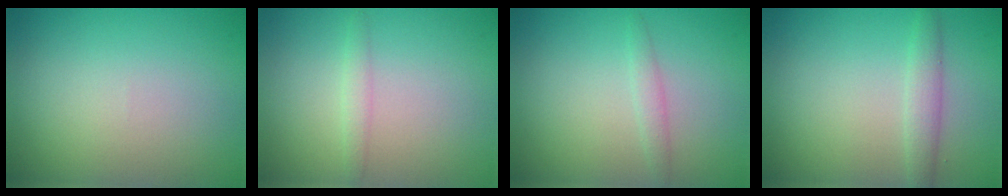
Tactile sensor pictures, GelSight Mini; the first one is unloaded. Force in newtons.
{"total": 1.1, "press": 1.1, "slide": 0.0}
{"total": 1.0, "press": 1.0, "slide": 0.1}
{"total": 1.9, "press": 1.9, "slide": 0.0}